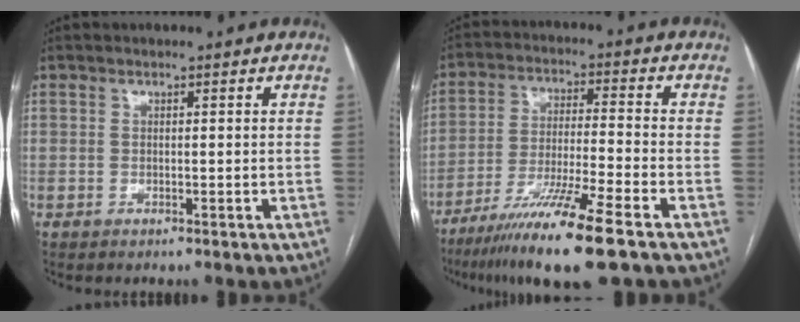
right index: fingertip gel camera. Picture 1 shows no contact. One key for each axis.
{"total": 13.9, "fx": -9.2, "fy": -0.8, "fz": 10.4, "tx": -0.200, "ty": -0.041, "tz": -0.162}